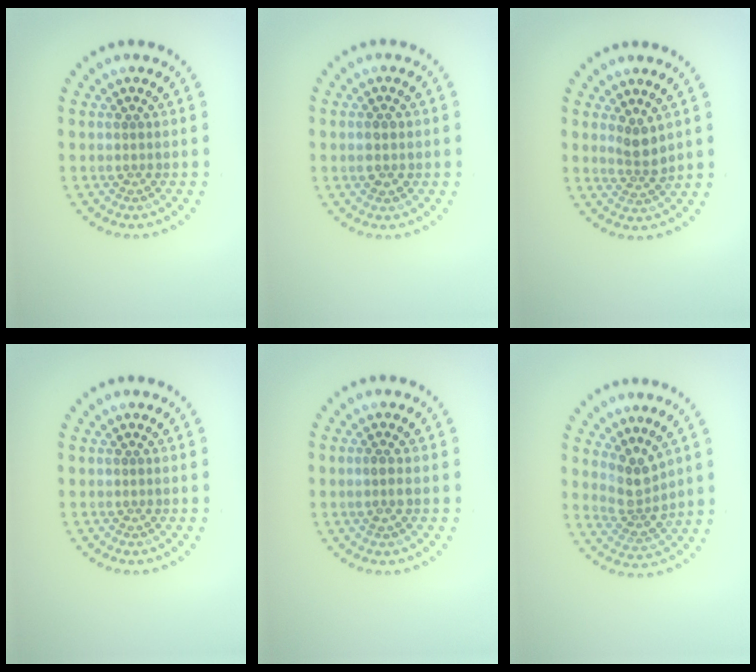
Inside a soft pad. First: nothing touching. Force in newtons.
{"total": 1.8, "press": 1.8, "slide": 0.0}
{"total": 2.2, "press": 1.8, "slide": 1.3}
{"total": 0.0}
{"total": 1.1, "press": 1.0, "slide": 0.4}
{"total": 2.9, "press": 2.3, "slide": 1.8}